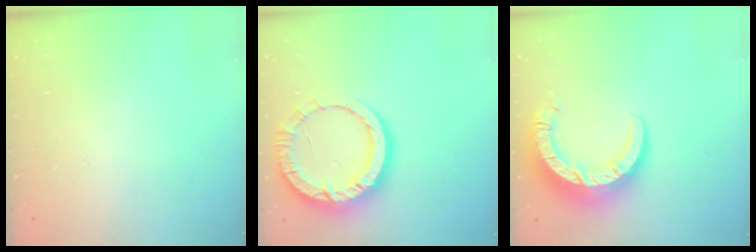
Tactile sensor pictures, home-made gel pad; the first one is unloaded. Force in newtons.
{"total": 13.6, "press": 13.5, "slide": 1.4}
{"total": 11.2, "press": 11.2, "slide": 1.1}